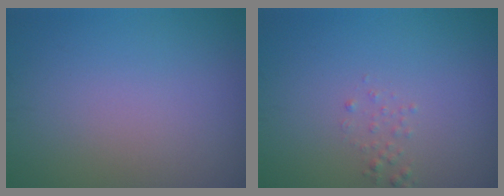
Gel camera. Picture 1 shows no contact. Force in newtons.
{"total": 0.8, "press": 0.8, "slide": 0.1}